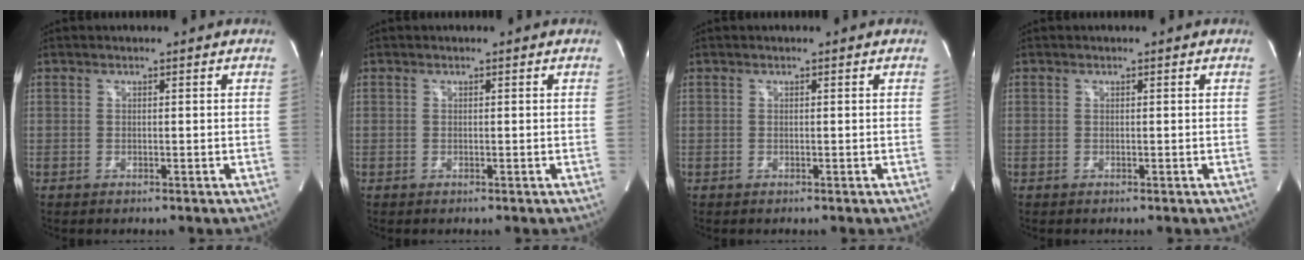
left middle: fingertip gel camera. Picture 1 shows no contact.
{"total": 0.0}
{"total": 0.0}
{"total": 0.0}